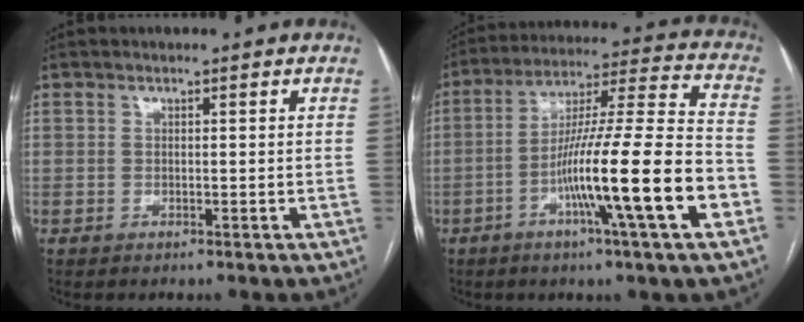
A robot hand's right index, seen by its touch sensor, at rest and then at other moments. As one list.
[{"total": 19.1, "force": [-6.6, -0.3, 17.9], "torque": [-0.291, -0.005, -0.114]}]